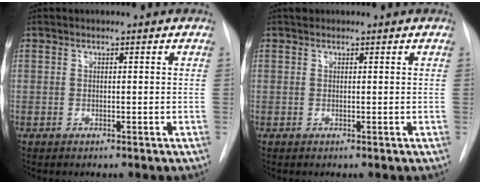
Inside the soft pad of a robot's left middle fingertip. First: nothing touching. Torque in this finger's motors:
{"motor_torque": [0.14, -0.14, -0.08, 0.01]}